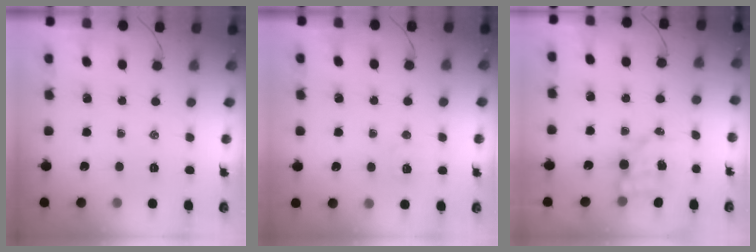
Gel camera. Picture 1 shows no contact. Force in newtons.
{"total": 4.6, "press": 4.5, "slide": 1.0}
{"total": 5.5, "press": 5.5, "slide": 0.6}